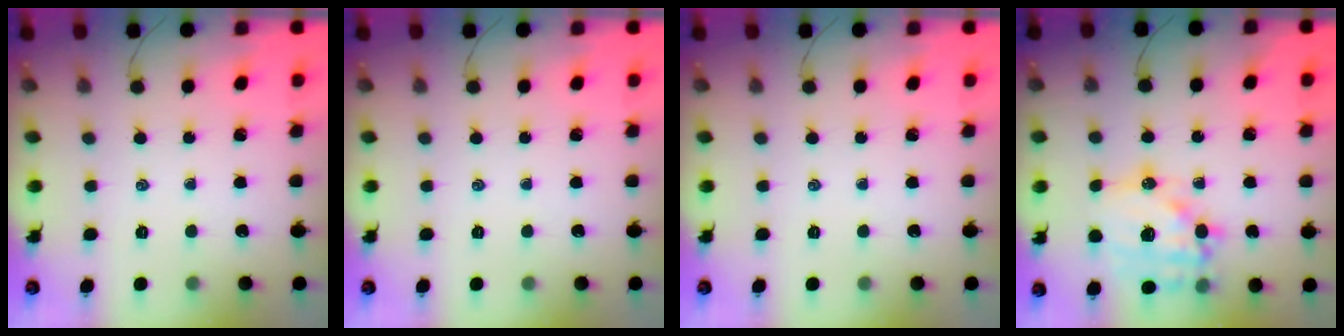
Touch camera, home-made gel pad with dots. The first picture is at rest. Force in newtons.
{"total": 0.0}
{"total": 0.0}
{"total": 15.9, "press": 15.7, "slide": 2.3}